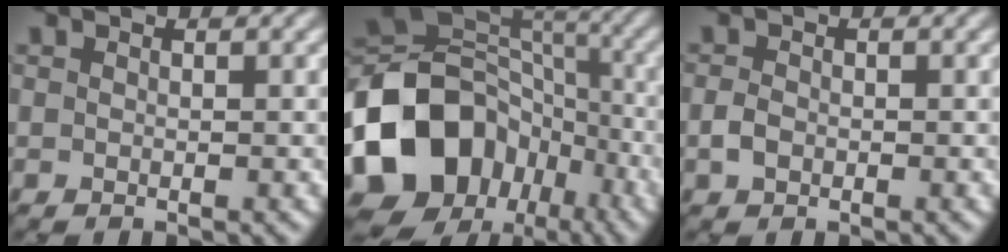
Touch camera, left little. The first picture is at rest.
{"total": 14.3, "force": [-5.5, 11.1, 7.2], "torque": [-0.156, 0.001, -0.106]}
{"total": 1.3, "force": [-0.6, 0.9, 0.8], "torque": [-0.019, 0.003, -0.015]}